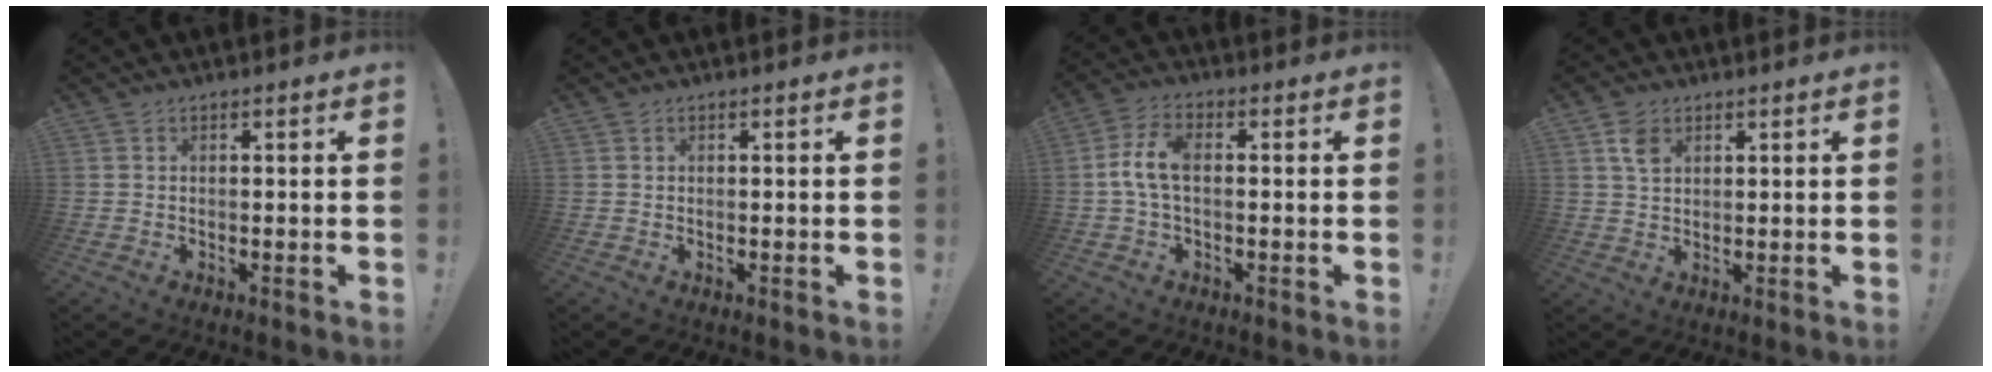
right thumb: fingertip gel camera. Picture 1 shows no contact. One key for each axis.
{"total": 0.0}
{"total": 7.5, "fx": 0.0, "fy": 3.9, "fz": 6.4, "tx": -0.135, "ty": 0.006, "tz": 0.004}
{"total": 4.6, "fx": 2.2, "fy": 3.1, "fz": 2.6, "tx": -0.033, "ty": -0.007, "tz": 0.040}